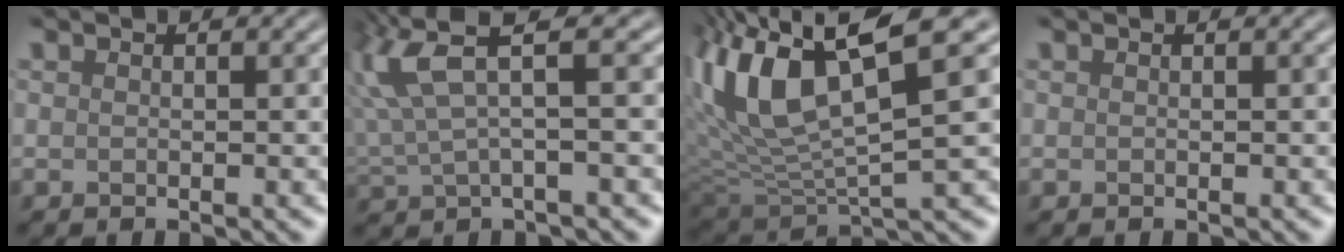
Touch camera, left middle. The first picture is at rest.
{"total": 4.9, "force": [2.2, 0.9, 4.3], "torque": [-0.129, 0.006, 0.067]}
{"total": 8.3, "force": [2.3, 2.7, 7.5], "torque": [-0.171, -0.003, 0.071]}
{"total": 0.0}